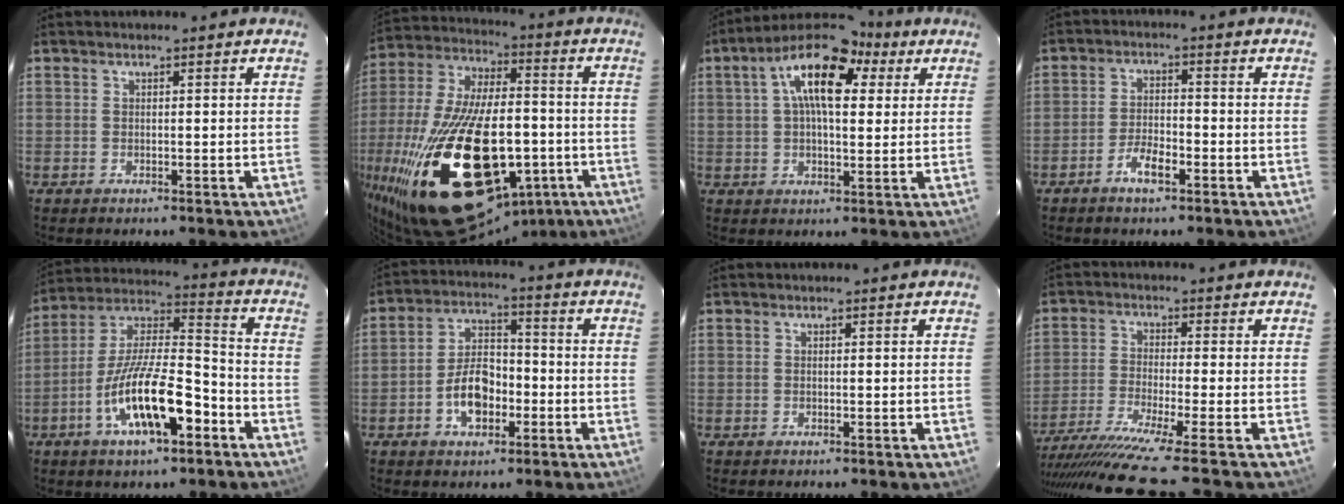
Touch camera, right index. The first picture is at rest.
{"total": 39.4, "force": [-14.5, 20.0, 30.7], "torque": [-0.621, -0.022, -0.214]}
{"total": 15.1, "force": [5.5, 6.9, 12.3], "torque": [-0.213, 0.033, 0.079]}
{"total": 4.6, "force": [-3.0, 1.5, 3.2], "torque": [-0.073, 0.002, -0.055]}
{"total": 17.0, "force": [-7.6, 5.4, 14.2], "torque": [-0.267, 0.000, -0.136]}
{"total": 8.9, "force": [-3.4, 5.4, 6.2], "torque": [-0.121, 0.023, -0.052]}
{"total": 0.0}
{"total": 14.8, "force": [-12.5, -2.8, 7.4], "torque": [-0.151, -0.058, -0.218]}